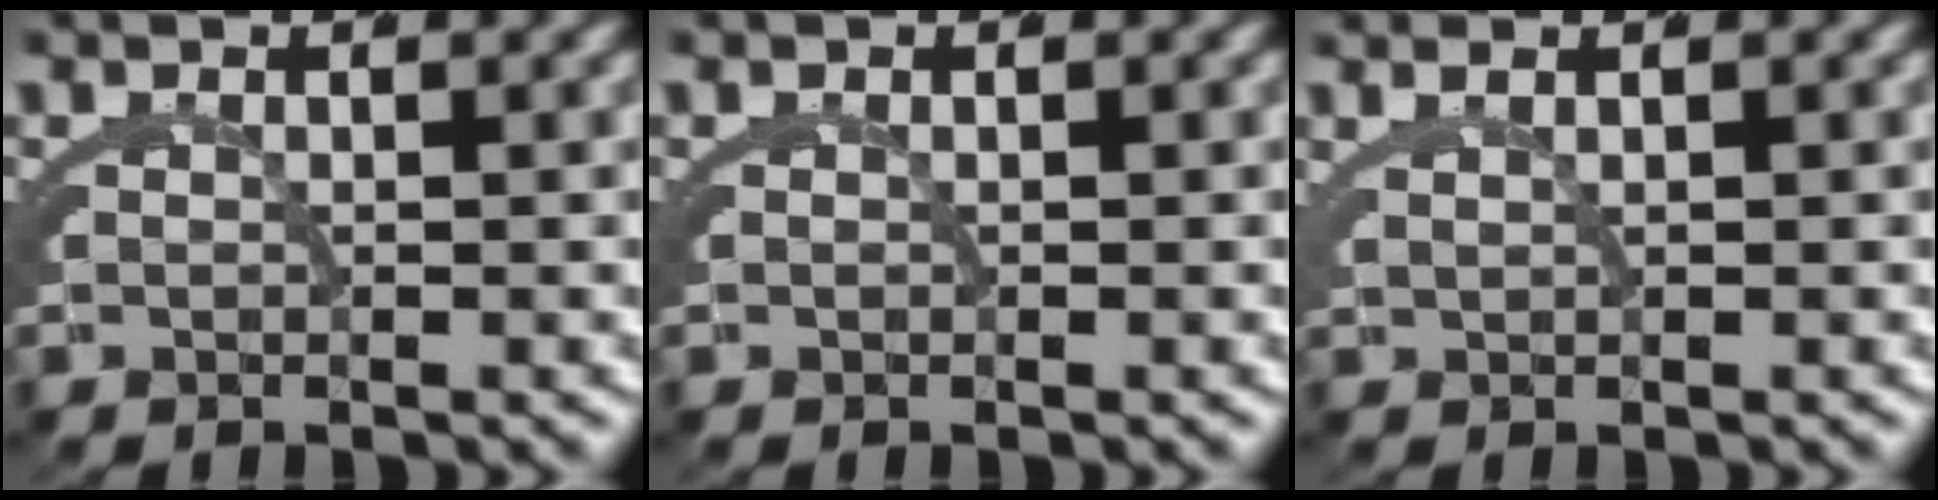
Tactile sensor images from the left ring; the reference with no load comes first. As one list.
[{"total": 0.0}, {"total": 1.3, "force": [1.0, -0.4, 0.7], "torque": [-0.006, 0.009, 0.021]}]